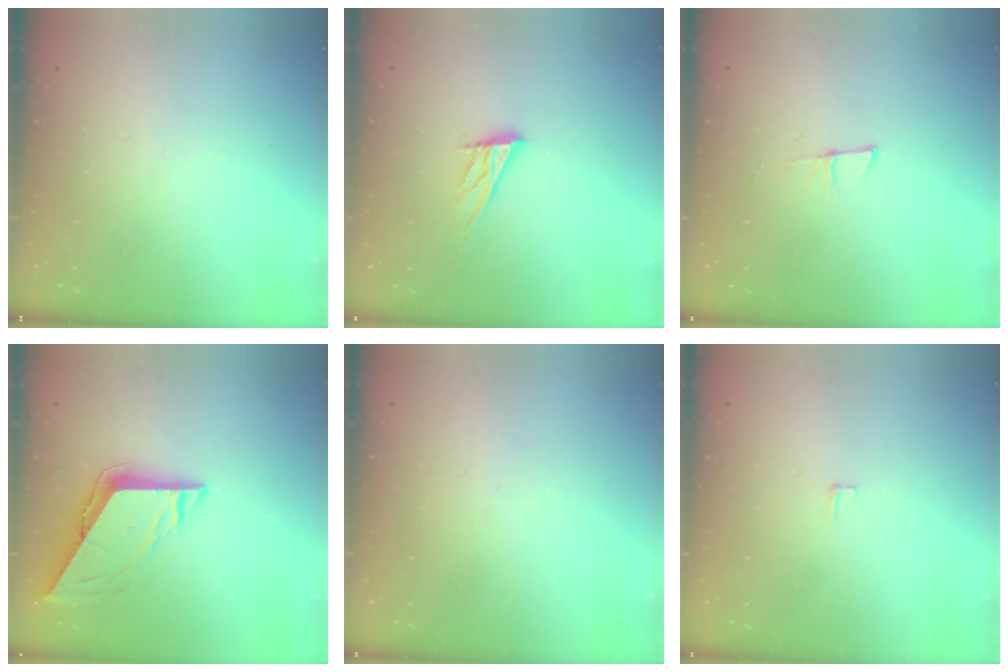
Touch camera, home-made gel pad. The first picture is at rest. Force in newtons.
{"total": 11.0, "press": 10.7, "slide": 2.6}
{"total": 5.4, "press": 4.6, "slide": 2.7}
{"total": 7.8, "press": 7.8, "slide": 0.4}
{"total": 1.8, "press": 1.7, "slide": 0.4}
{"total": 2.0, "press": 2.0, "slide": 0.2}